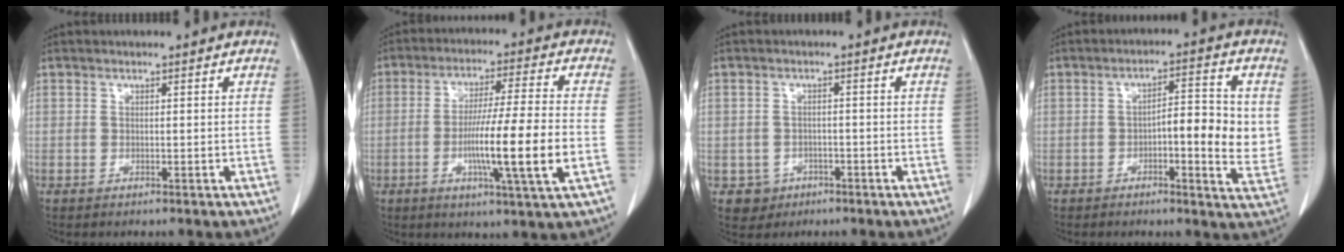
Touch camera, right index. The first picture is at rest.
{"total": 13.5, "force": [-3.1, -0.7, 13.1], "torque": [-0.232, -0.013, -0.058]}
{"total": 3.4, "force": [-1.5, 3.0, 0.1], "torque": [0.004, 0.013, -0.019]}
{"total": 9.1, "force": [0.0, 2.4, 8.8], "torque": [-0.115, 0.009, -0.003]}